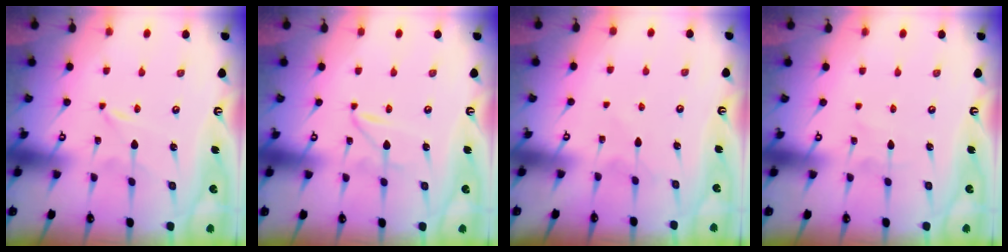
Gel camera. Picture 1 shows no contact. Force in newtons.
{"total": 1.4, "press": 1.4, "slide": 0.2}
{"total": 3.4, "press": 3.4, "slide": 0.3}
{"total": 1.5, "press": 1.5, "slide": 0.1}